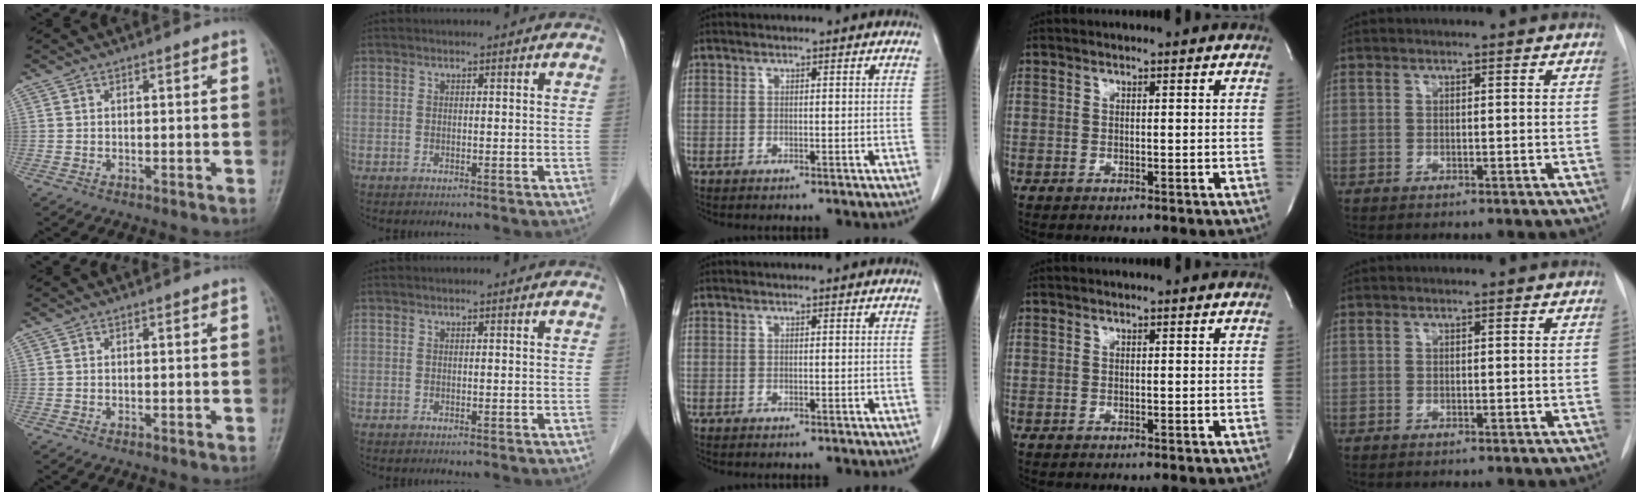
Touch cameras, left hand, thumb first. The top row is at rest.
{}